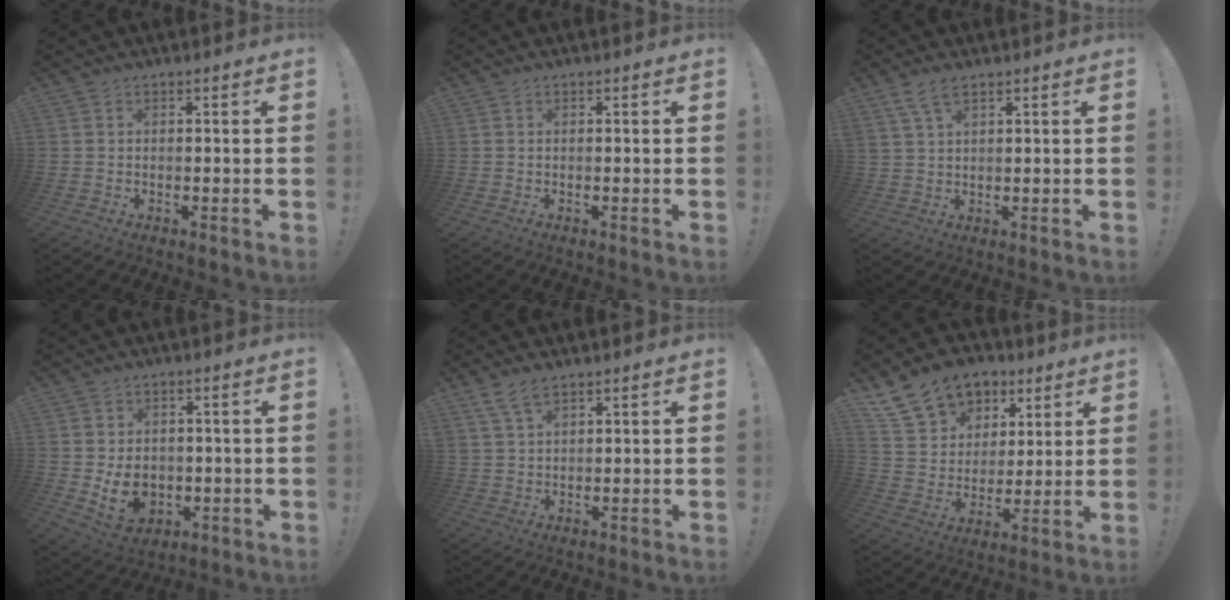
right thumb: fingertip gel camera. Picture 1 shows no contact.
{"total": 0.0}
{"total": 5.4, "force": [3.6, 2.0, 3.6], "torque": [-0.066, -0.010, 0.068]}
{"total": 9.0, "force": [-0.9, 7.3, 5.1], "torque": [-0.092, 0.002, -0.010]}
{"total": 5.7, "force": [4.3, 2.3, 3.1], "torque": [-0.062, -0.014, 0.082]}
{"total": 15.6, "force": [9.5, 11.2, 5.2], "torque": [-0.086, -0.056, 0.191]}